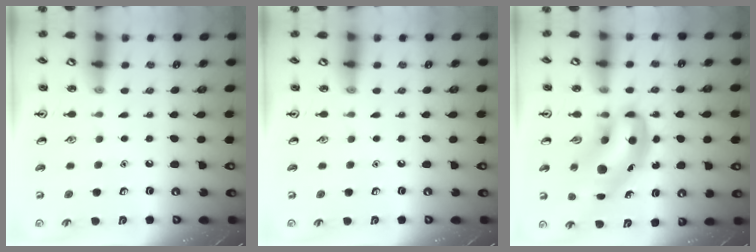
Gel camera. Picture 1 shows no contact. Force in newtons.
{"total": 0.0}
{"total": 10.3, "press": 9.9, "slide": 2.9}